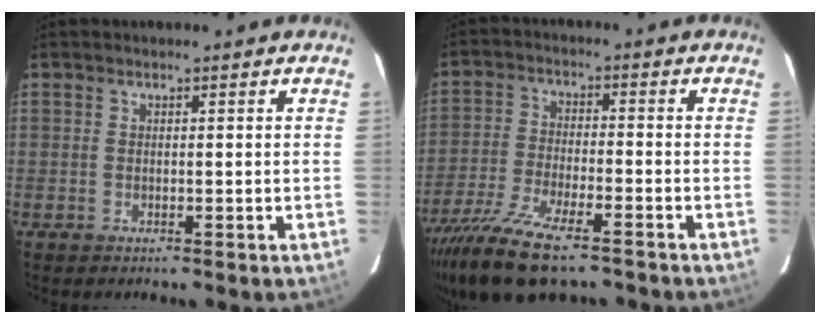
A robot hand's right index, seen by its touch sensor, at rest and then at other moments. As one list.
[{"total": 15.3, "force": [-11.2, 4.1, 9.5], "torque": [-0.206, -0.047, -0.207]}]